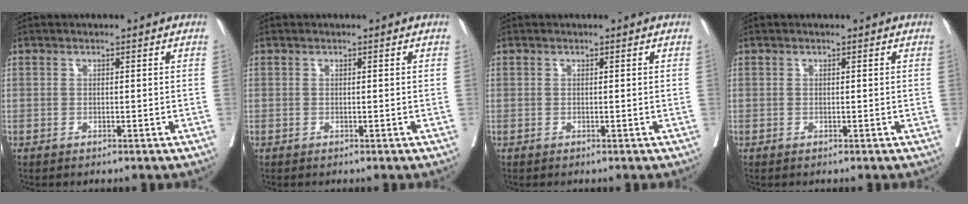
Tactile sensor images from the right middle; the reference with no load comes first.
{"total": 0.0}
{"total": 0.0}
{"total": 0.0}